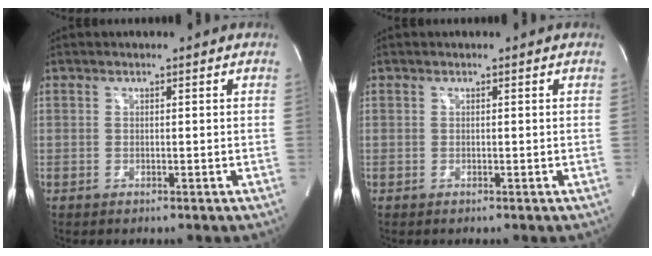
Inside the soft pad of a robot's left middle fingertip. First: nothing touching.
{"total": 0.0}